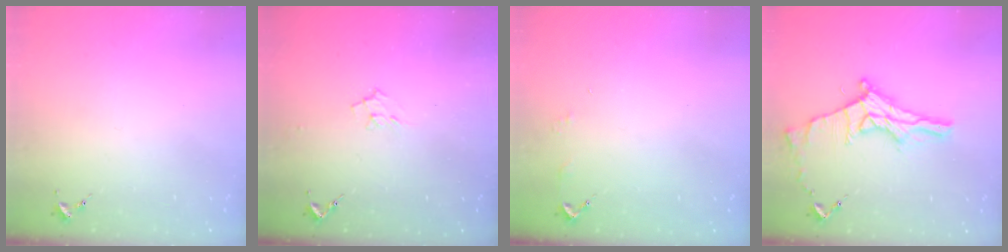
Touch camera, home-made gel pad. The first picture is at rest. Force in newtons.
{"total": 6.2, "press": 6.1, "slide": 0.9}
{"total": 2.9, "press": 2.8, "slide": 0.3}
{"total": 13.4, "press": 13.4, "slide": 0.6}